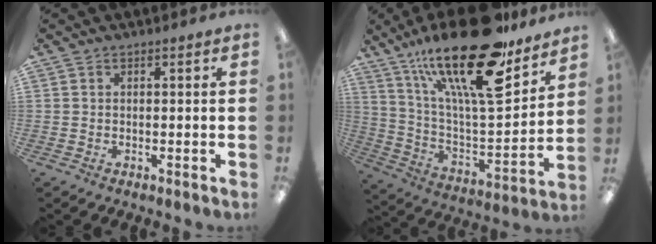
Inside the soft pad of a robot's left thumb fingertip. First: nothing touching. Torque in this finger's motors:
{"motor_torque": [1.22, 0.39, 1.96, -0.81, 0.26]}